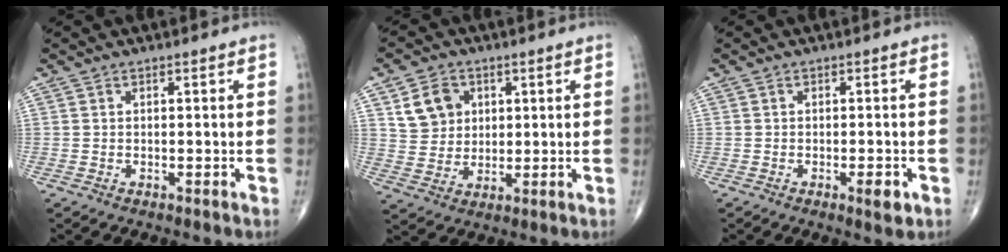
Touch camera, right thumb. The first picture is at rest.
{"total": 7.7, "force": [2.9, 6.4, 3.1], "torque": [-0.029, -0.011, 0.058]}
{"total": 2.8, "force": [-1.1, 0.7, 2.4], "torque": [-0.035, -0.004, -0.015]}